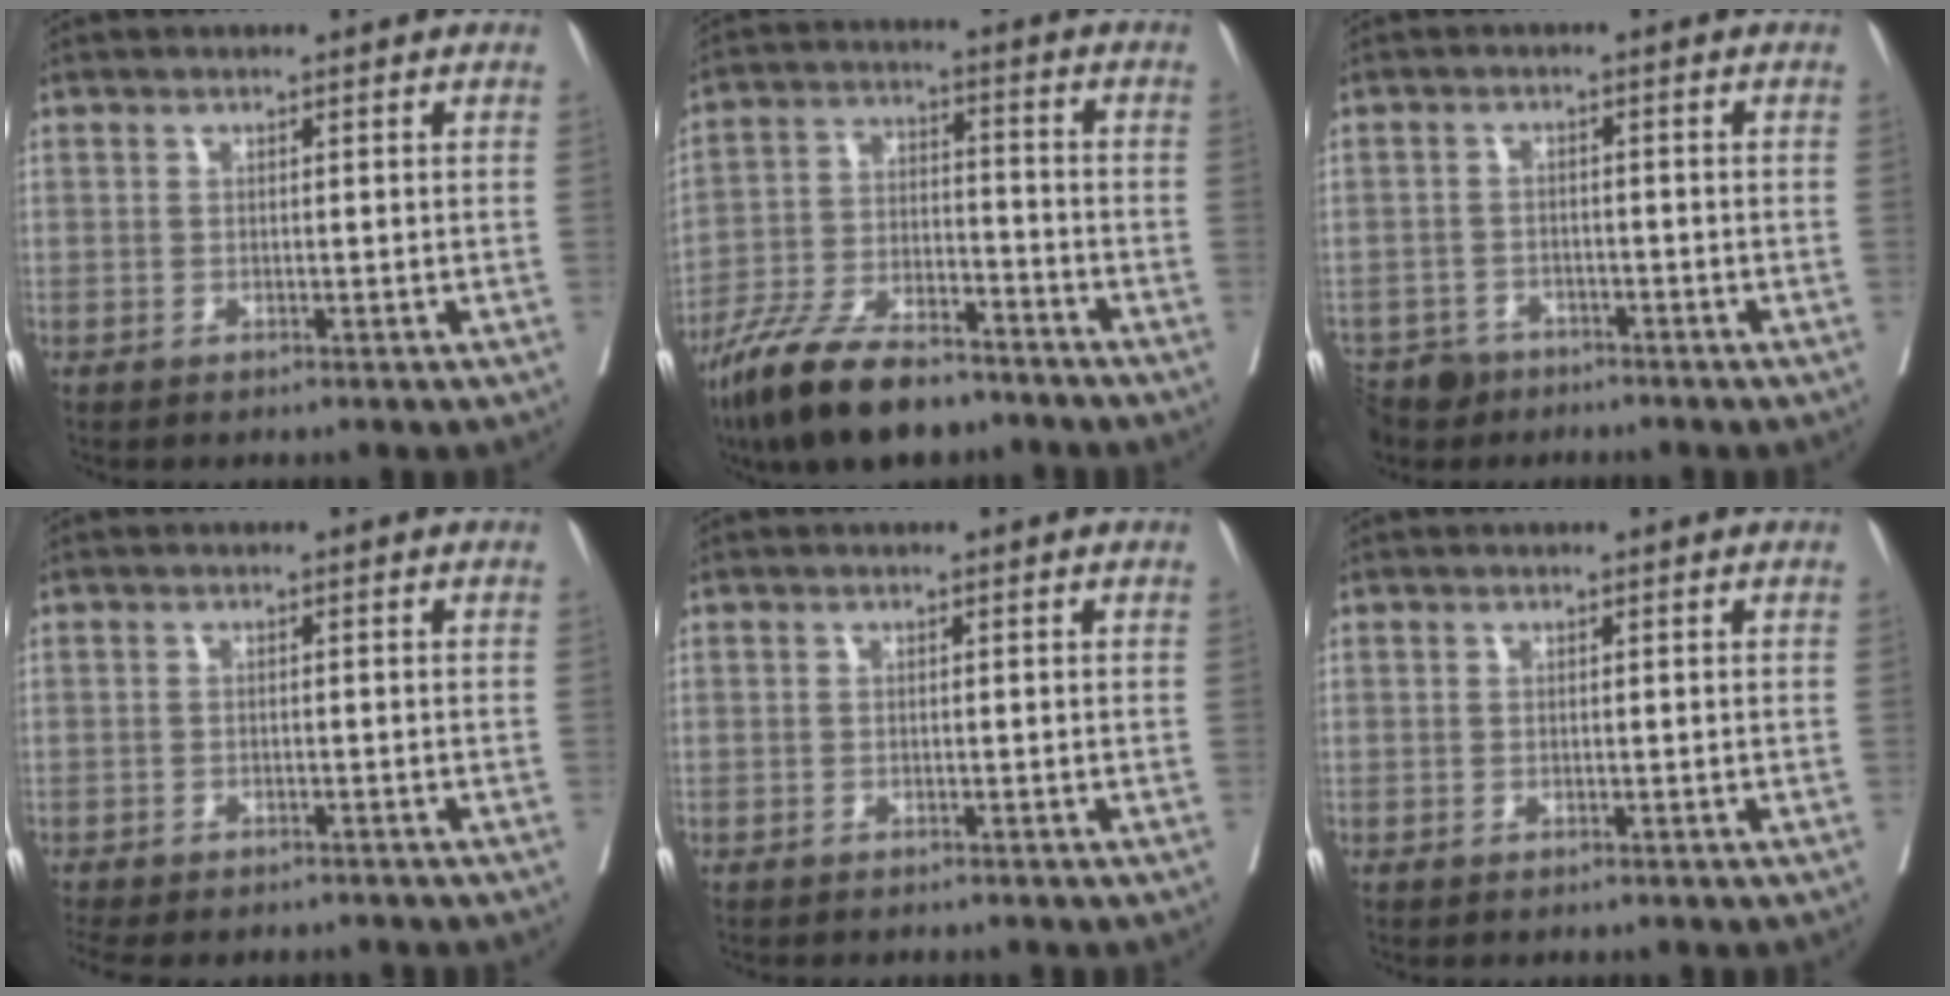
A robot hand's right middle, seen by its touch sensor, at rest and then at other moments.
{"total": 14.2, "force": [-11.2, 4.2, 7.7], "torque": [-0.144, -0.009, -0.203]}
{"total": 6.5, "force": [-5.4, 3.6, 1.0], "torque": [-0.017, -0.005, -0.092]}
{"total": 11.7, "force": [-10.3, 3.4, 4.2], "torque": [-0.082, -0.009, -0.132]}
{"total": 4.1, "force": [-3.7, 0.9, 1.5], "torque": [-0.019, -0.005, -0.046]}
{"total": 1.3, "force": [-1.2, 0.3, 0.4], "torque": [-0.008, -0.002, -0.016]}